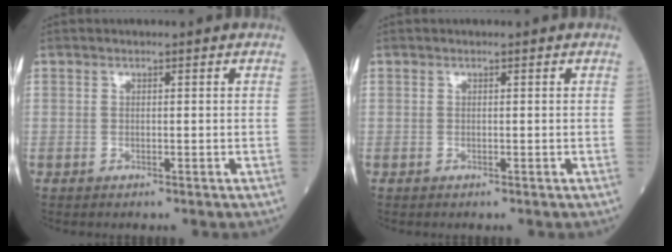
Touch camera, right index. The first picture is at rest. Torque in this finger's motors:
{"motor_torque": [0.00, 0.00, 0.00, 0.00]}